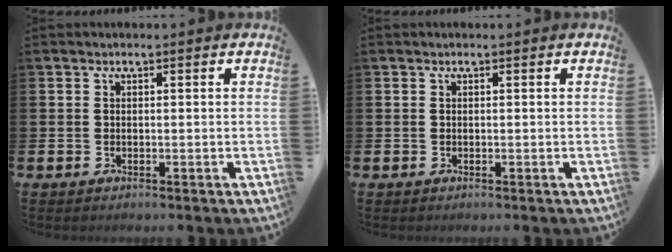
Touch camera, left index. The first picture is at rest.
{"total": 0.0}